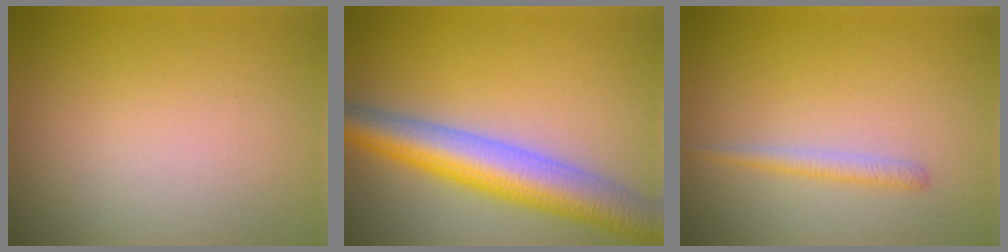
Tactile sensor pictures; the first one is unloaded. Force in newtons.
{"total": 7.6, "press": 7.6, "slide": 0.2}
{"total": 1.3, "press": 1.3, "slide": 0.0}